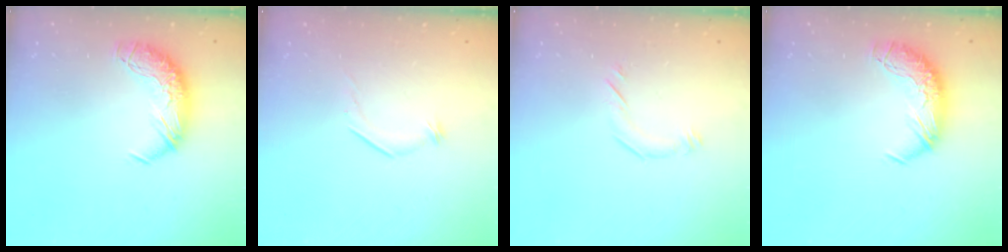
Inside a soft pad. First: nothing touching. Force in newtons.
{"total": 7.2, "press": 7.2, "slide": 0.8}
{"total": 6.2, "press": 6.1, "slide": 1.2}
{"total": 0.0}